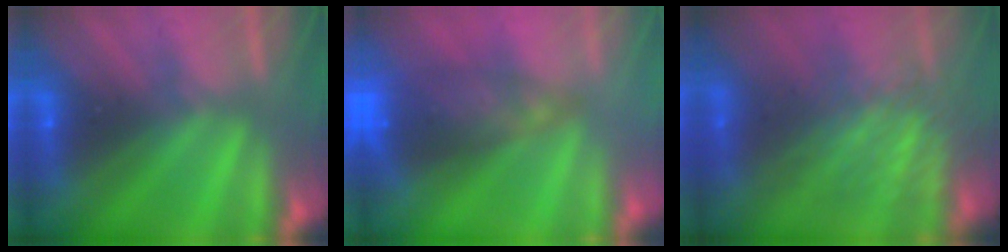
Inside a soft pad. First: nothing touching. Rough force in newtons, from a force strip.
{"total": 6.7}
{"total": 3.2}